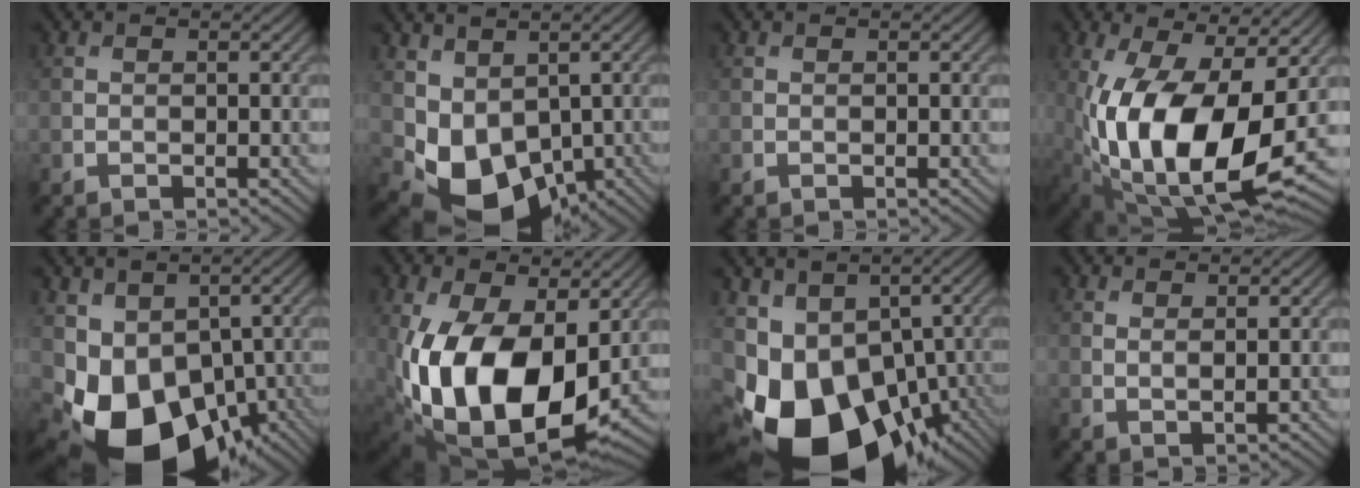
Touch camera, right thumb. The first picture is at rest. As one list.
[{"total": 9.1, "force": [-0.3, 6.9, 5.9], "torque": [-0.125, -0.039, 0.006]}, {"total": 0.0}, {"total": 17.7, "force": [-2.2, 8.8, 15.2], "torque": [-0.295, -0.034, -0.024]}, {"total": 13.3, "force": [-2.5, 10.1, 8.3], "torque": [-0.153, -0.045, -0.026]}, {"total": 17.8, "force": [-1.5, 10.7, 14.2], "torque": [-0.297, -0.046, -0.008]}, {"total": 16.4, "force": [-4.3, 11.3, 11.0], "torque": [-0.223, -0.035, -0.044]}, {"total": 1.2, "force": [0.8, 0.2, 0.9], "torque": [-0.024, -0.003, 0.017]}]